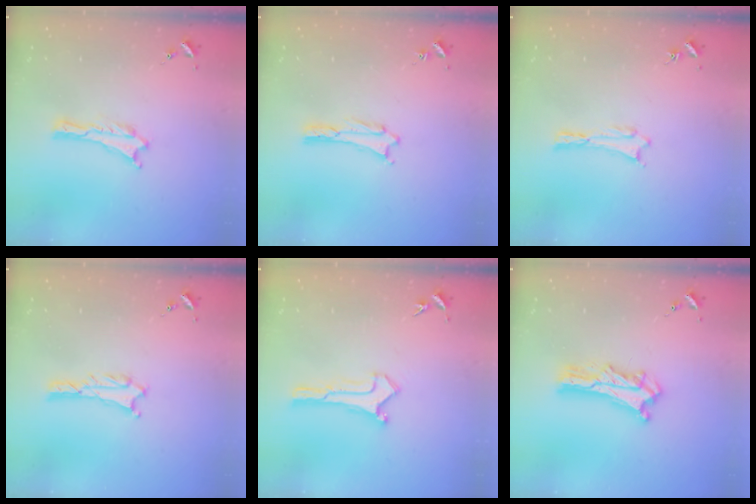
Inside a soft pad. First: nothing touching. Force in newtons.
{"total": 1.1, "press": 1.1, "slide": 0.1}
{"total": 0.0}
{"total": 1.3, "press": 1.3, "slide": 0.3}
{"total": 0.0}
{"total": 7.2, "press": 7.1, "slide": 0.6}